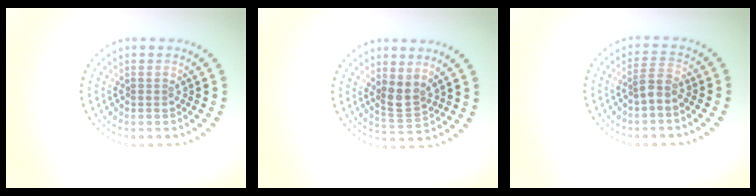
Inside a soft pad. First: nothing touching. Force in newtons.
{"total": 2.3, "press": 1.9, "slide": 1.4}
{"total": 1.8, "press": 1.5, "slide": 1.0}